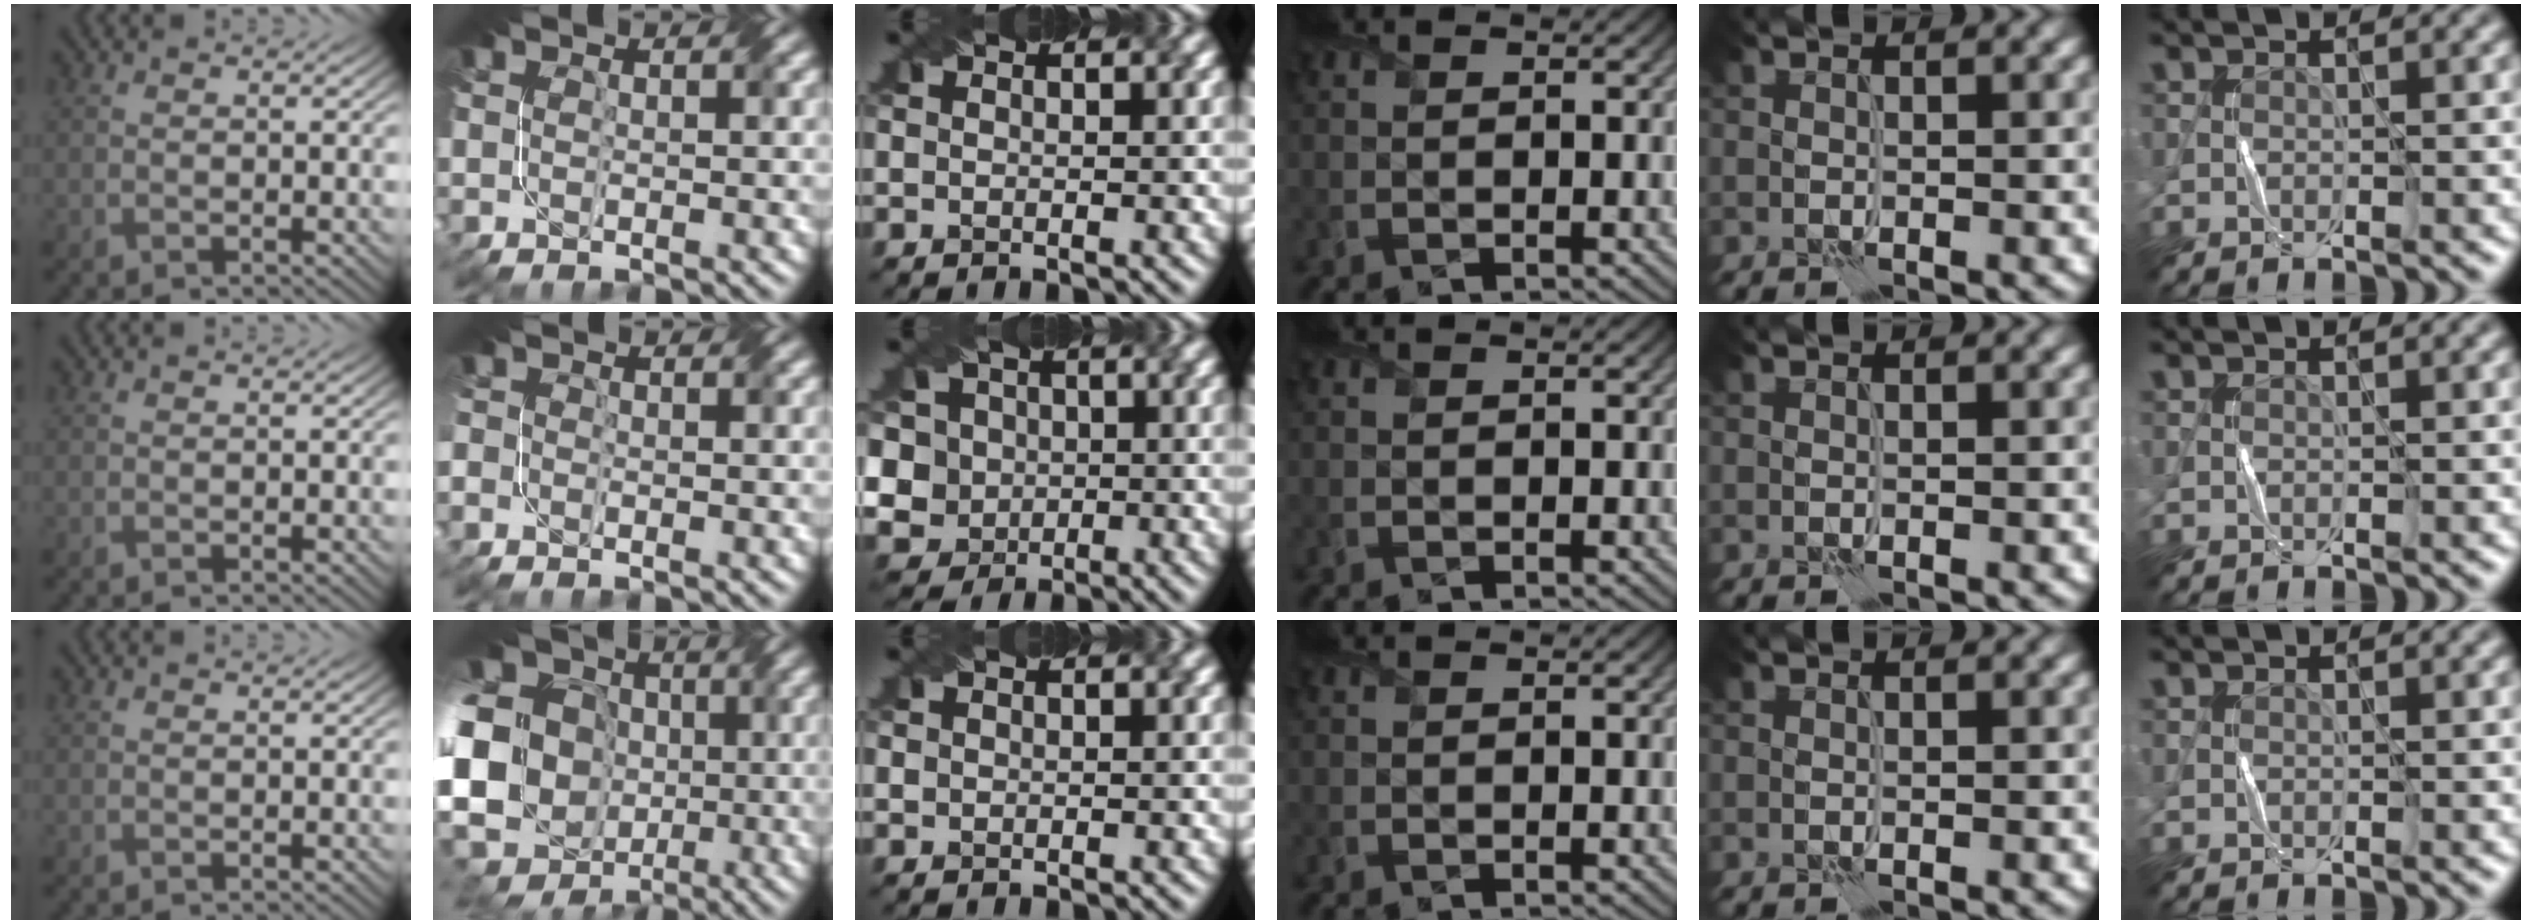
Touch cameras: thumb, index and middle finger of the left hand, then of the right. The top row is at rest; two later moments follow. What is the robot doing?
{"motion": "fold", "object": "paper"}